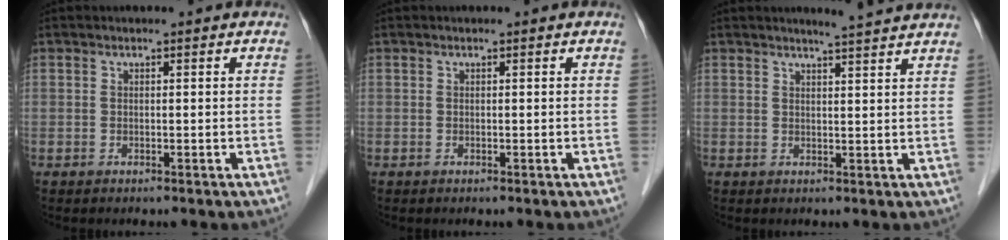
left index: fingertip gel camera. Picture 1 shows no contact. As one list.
[{"total": 0.0}, {"total": 5.2, "force": [4.7, -0.8, 2.0], "torque": [-0.033, 0.003, 0.052]}]